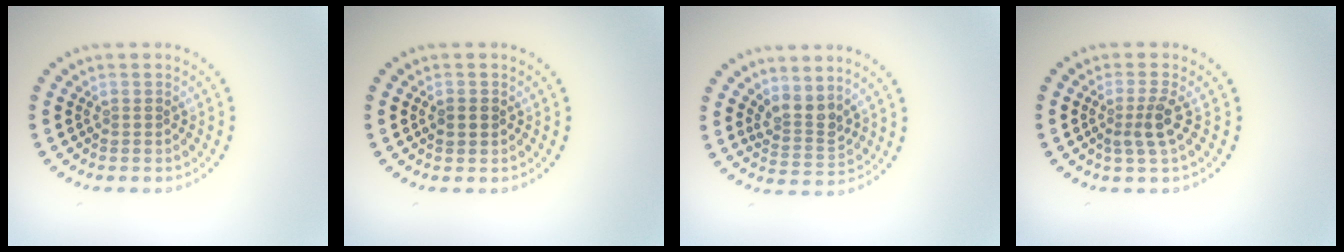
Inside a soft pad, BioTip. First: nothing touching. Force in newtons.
{"total": 1.7, "press": 1.7, "slide": 0.2}
{"total": 2.5, "press": 1.9, "slide": 1.7}
{"total": 2.2, "press": 1.8, "slide": 1.4}